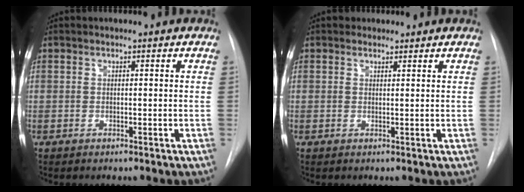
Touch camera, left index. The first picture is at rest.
{"total": 0.9, "force": [0.7, 0.5, -0.1], "torque": [0.000, 0.002, 0.008]}